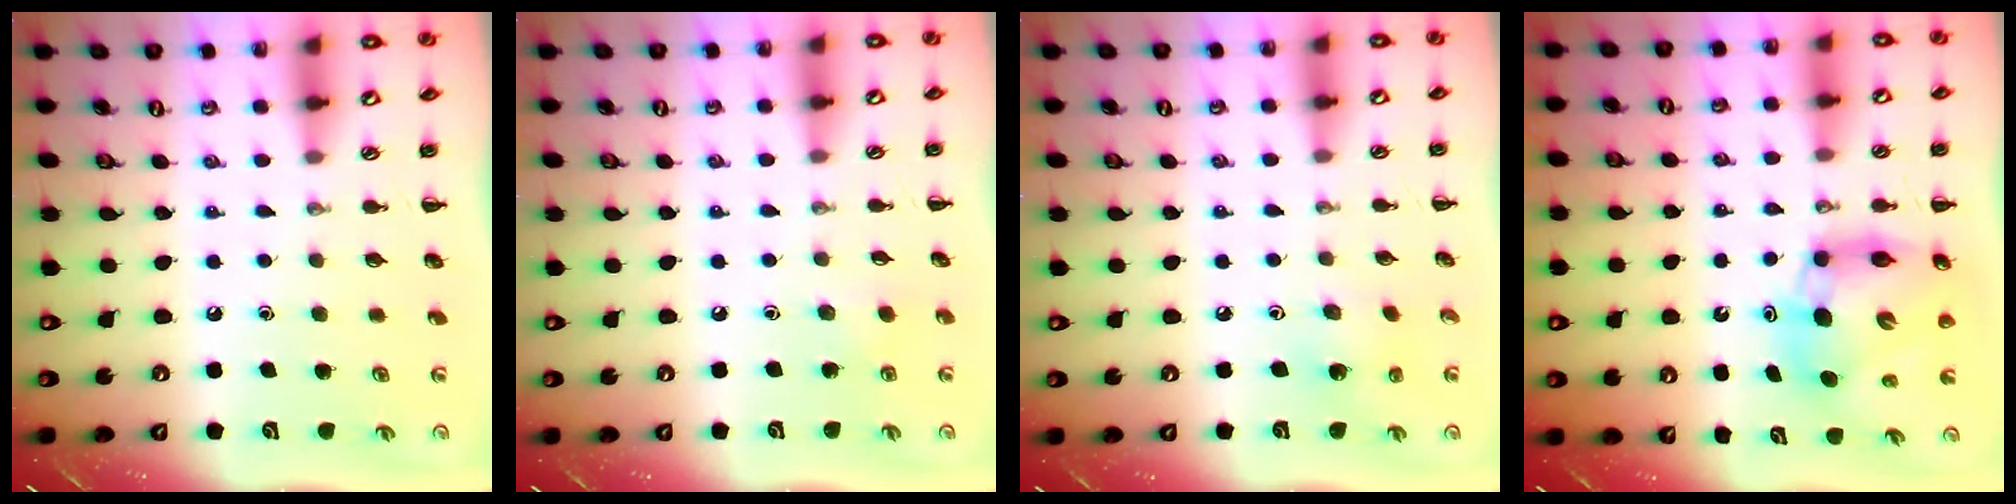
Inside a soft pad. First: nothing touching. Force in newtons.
{"total": 2.0, "press": 1.9, "slide": 0.7}
{"total": 2.2, "press": 2.1, "slide": 0.7}
{"total": 9.9, "press": 9.5, "slide": 2.8}